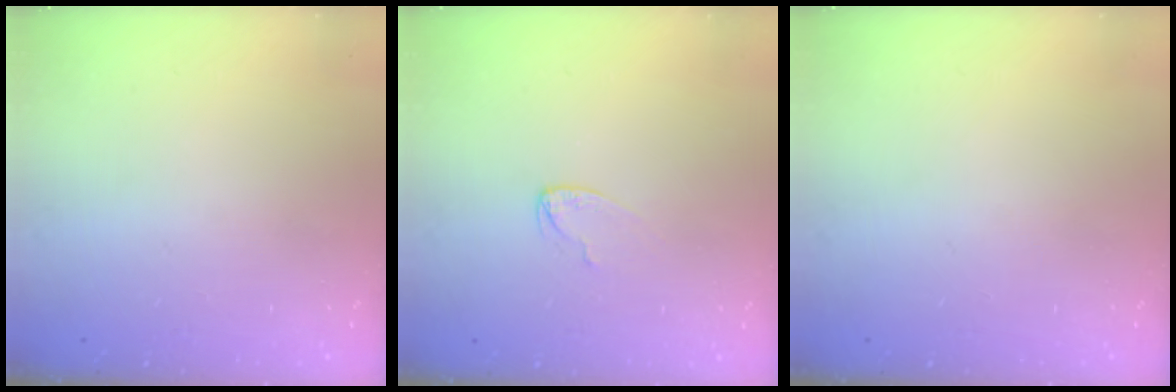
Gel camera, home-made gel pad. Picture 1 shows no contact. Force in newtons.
{"total": 4.3, "press": 4.3, "slide": 0.4}
{"total": 0.0}